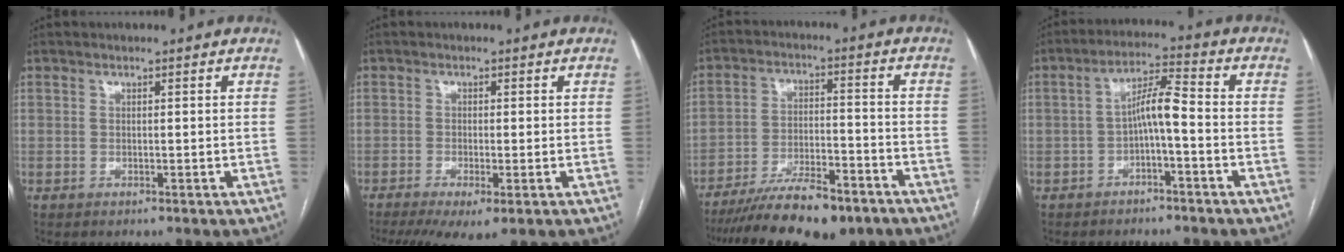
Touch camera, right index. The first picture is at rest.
{"total": 6.8, "force": [-3.9, 1.6, 5.3], "torque": [-0.083, -0.018, -0.066]}
{"total": 15.0, "force": [-11.8, 3.6, 8.6], "torque": [-0.140, -0.007, -0.191]}
{"total": 5.7, "force": [-1.5, 0.7, 5.4], "torque": [-0.097, 0.024, -0.026]}